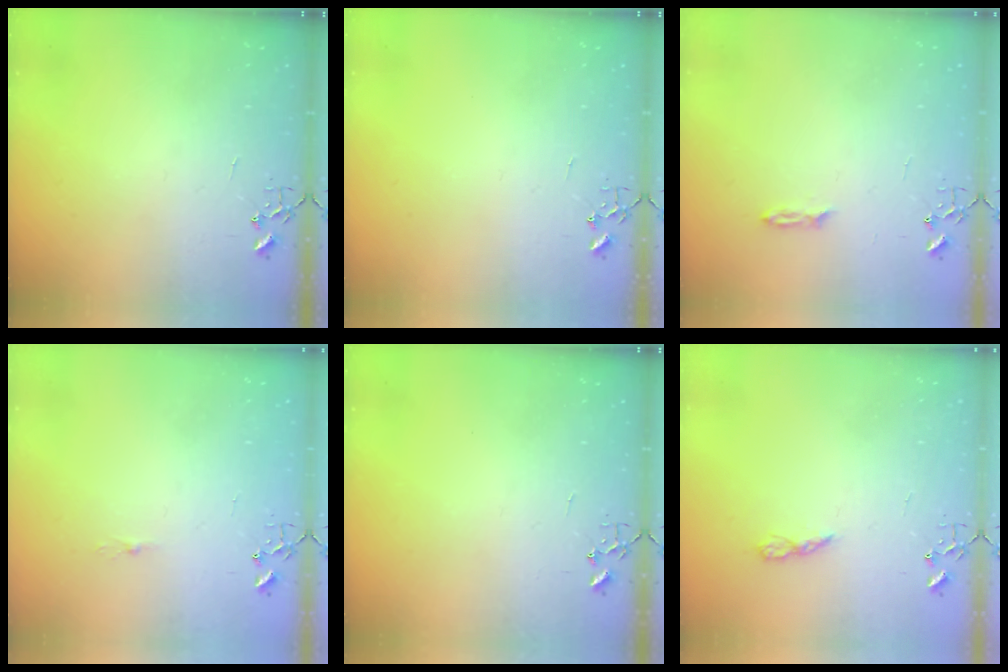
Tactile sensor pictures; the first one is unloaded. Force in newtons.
{"total": 0.0}
{"total": 3.2, "press": 3.2, "slide": 0.4}
{"total": 3.6, "press": 3.6, "slide": 0.5}
{"total": 0.0}
{"total": 5.8, "press": 5.7, "slide": 0.6}